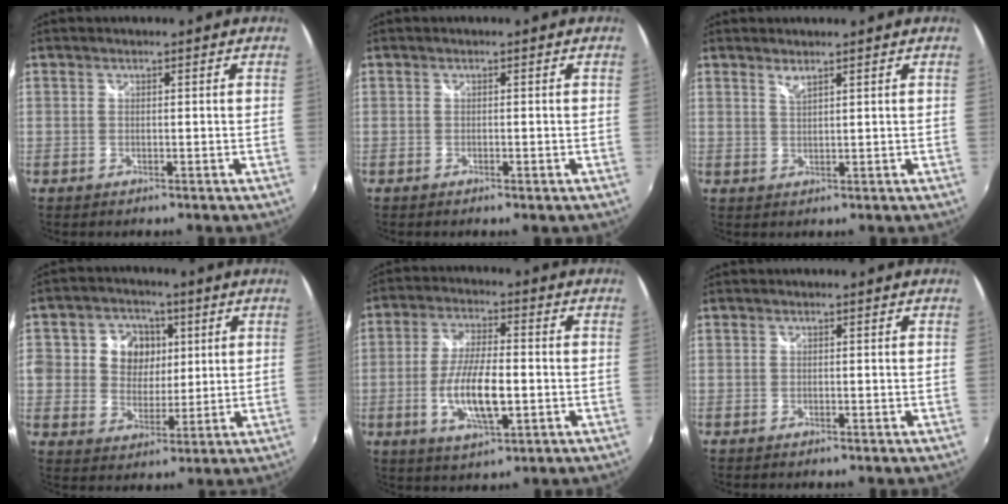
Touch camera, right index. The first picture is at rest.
{"total": 0.7, "force": [-0.4, 0.2, 0.5], "torque": [-0.010, 0.002, -0.004]}
{"total": 1.6, "force": [1.3, 0.1, 0.9], "torque": [-0.016, 0.000, 0.022]}
{"total": 12.2, "force": [2.1, 10.9, 5.1], "torque": [-0.138, 0.033, 0.040]}
{"total": 11.1, "force": [-2.5, 3.6, 10.2], "torque": [-0.201, -0.008, -0.044]}
{"total": 0.0}